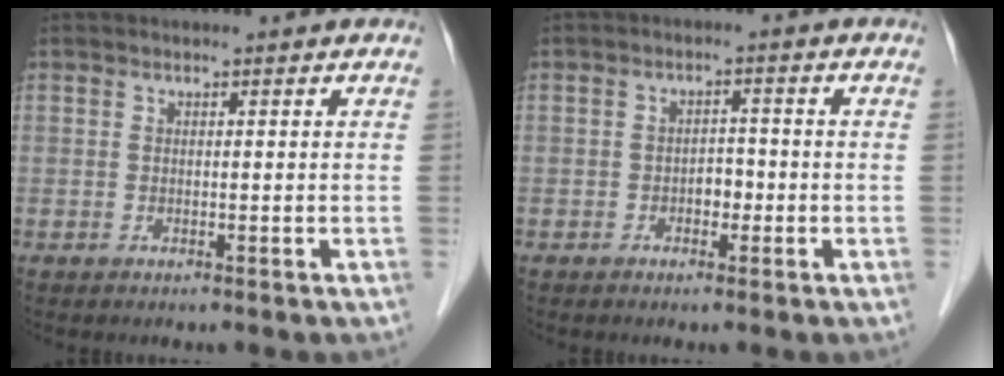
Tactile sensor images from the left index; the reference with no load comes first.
{"total": 2.4, "force": [-1.1, 1.5, 1.5], "torque": [-0.017, 0.004, -0.017]}